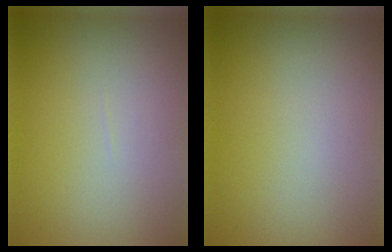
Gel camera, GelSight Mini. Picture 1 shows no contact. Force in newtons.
{"total": 0.0}